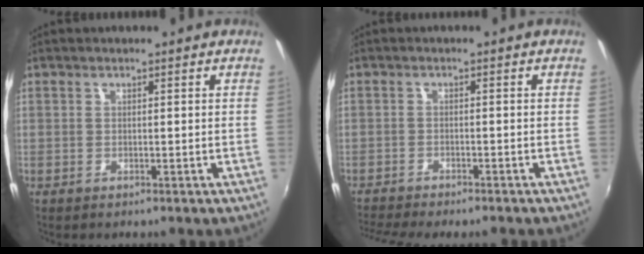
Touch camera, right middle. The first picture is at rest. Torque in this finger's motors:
{"motor_torque": [1.07, -1.06, 0.33, 0.15]}